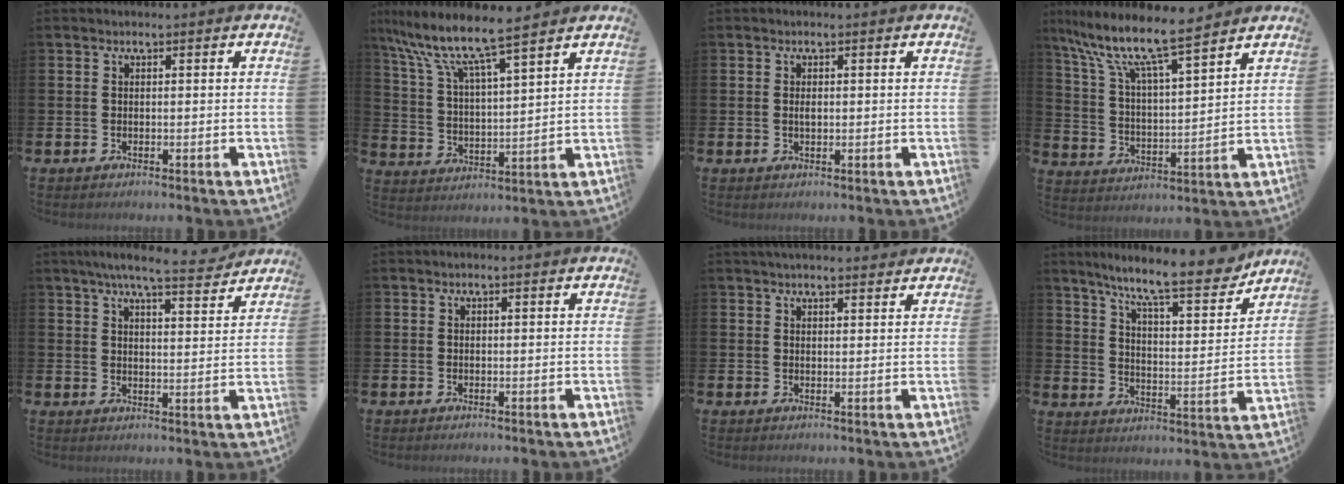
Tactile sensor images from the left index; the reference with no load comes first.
{"total": 8.6, "force": [7.6, 0.7, 4.0], "torque": [-0.115, -0.045, 0.127]}
{"total": 0.9, "force": [0.1, 0.4, 0.8], "torque": [-0.015, 0.002, 0.000]}
{"total": 10.0, "force": [8.8, 1.4, 4.6], "torque": [-0.122, -0.056, 0.147]}
{"total": 7.0, "force": [6.3, 0.5, 2.8], "torque": [-0.059, -0.028, 0.109]}
{"total": 0.0}
{"total": 2.7, "force": [2.7, 0.3, 0.4], "torque": [-0.009, -0.010, 0.048]}
{"total": 11.5, "force": [10.0, 1.4, 5.6], "torque": [-0.119, -0.059, 0.166]}